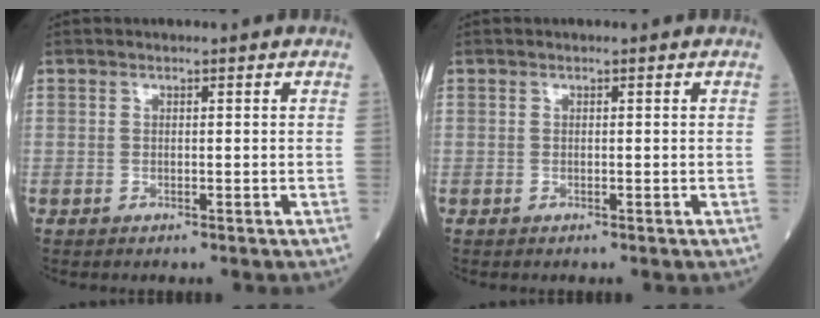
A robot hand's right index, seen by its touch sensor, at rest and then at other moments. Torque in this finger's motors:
{"motor_torque": [-0.01, 0.01, -0.02, -0.01]}